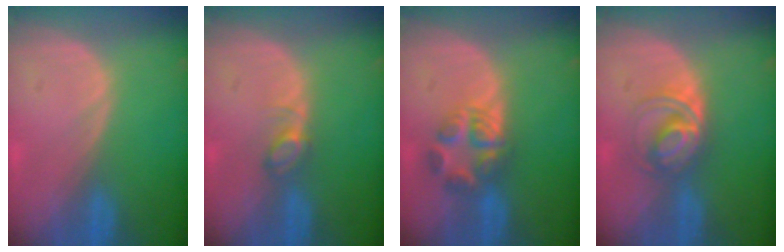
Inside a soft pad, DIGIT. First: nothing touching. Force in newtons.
{"total": 2.5, "press": 2.4, "slide": 0.3}
{"total": 5.6, "press": 5.5, "slide": 1.0}
{"total": 5.6, "press": 5.3, "slide": 1.7}